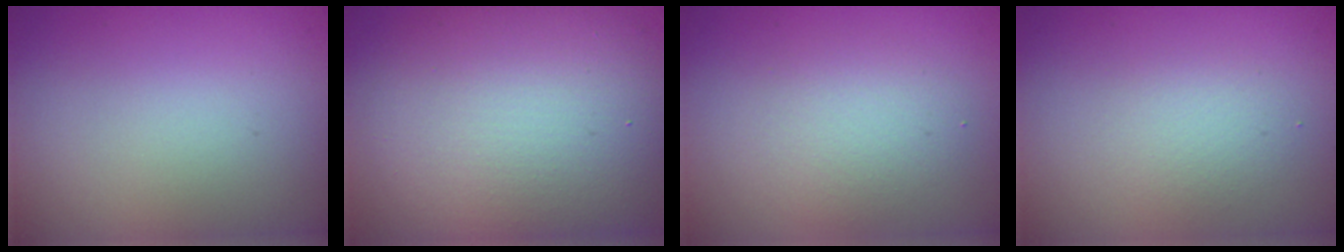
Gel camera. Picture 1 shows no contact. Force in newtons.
{"total": 12.0, "press": 12.0, "slide": 0.8}
{"total": 2.9, "press": 2.9, "slide": 0.2}
{"total": 1.8, "press": 1.8, "slide": 0.1}